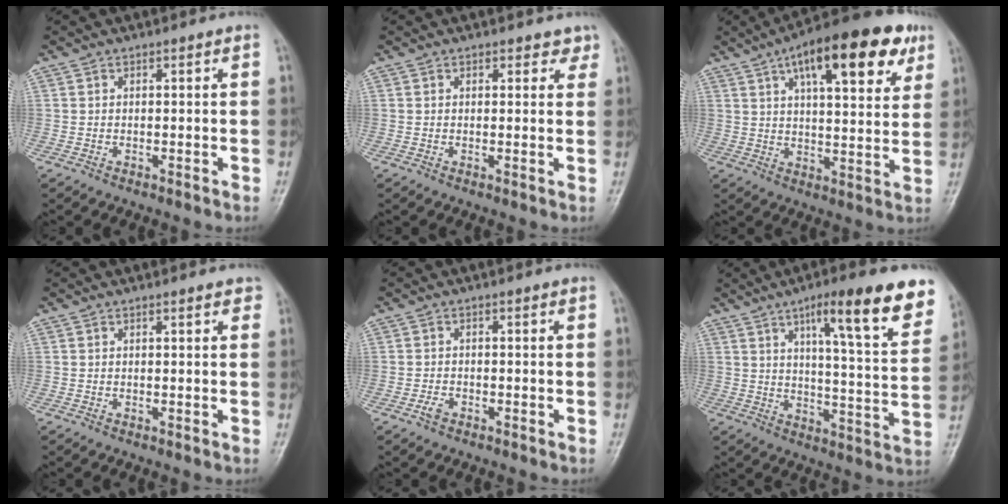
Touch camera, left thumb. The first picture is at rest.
{"total": 2.5, "force": [1.7, 1.6, 0.8], "torque": [0.019, -0.006, 0.015]}
{"total": 20.0, "force": [10.1, 7.2, 15.7], "torque": [-0.207, -0.011, 0.145]}
{"total": 1.6, "force": [1.1, 0.6, 1.0], "torque": [-0.004, 0.000, 0.010]}
{"total": 1.6, "force": [-1.0, 0.9, 0.9], "torque": [-0.018, 0.002, -0.020]}
{"total": 18.1, "force": [10.6, 3.4, 14.3], "torque": [-0.168, -0.043, 0.152]}